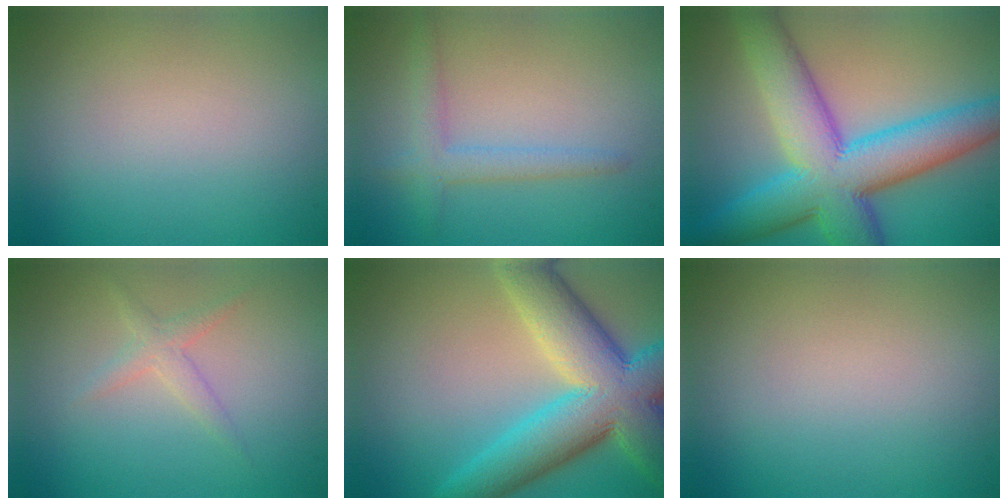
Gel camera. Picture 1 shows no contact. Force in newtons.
{"total": 2.3, "press": 2.3, "slide": 0.2}
{"total": 11.9, "press": 11.9, "slide": 0.2}
{"total": 1.5, "press": 1.5, "slide": 0.1}
{"total": 11.9, "press": 11.8, "slide": 0.7}
{"total": 0.0}